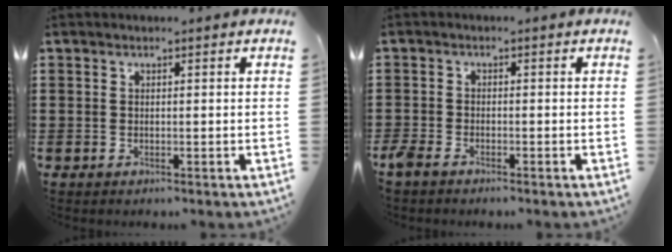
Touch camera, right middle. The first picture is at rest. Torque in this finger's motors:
{"motor_torque": [-0.30, 0.06, 0.08, 0.00]}